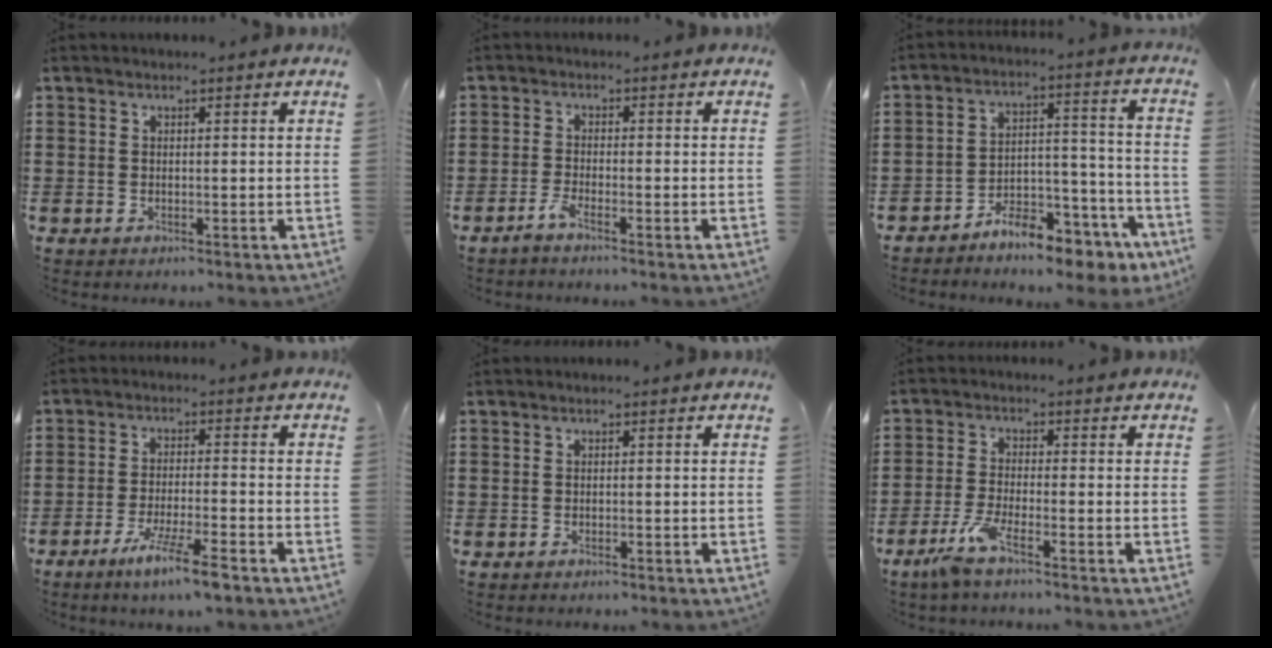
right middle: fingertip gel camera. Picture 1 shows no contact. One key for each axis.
{"total": 2.1, "fx": -1.5, "fy": 0.1, "fz": 1.4, "tx": -0.041, "ty": -0.004, "tz": -0.033}
{"total": 8.3, "fx": -7.6, "fy": 2.2, "fz": 2.5, "tx": -0.027, "ty": 0.032, "tz": -0.139}
{"total": 6.7, "fx": -4.8, "fy": 0.0, "fz": 4.7, "tx": -0.084, "ty": -0.012, "tz": -0.086}
{"total": 0.0}
{"total": 4.7, "fx": -3.1, "fy": 0.4, "fz": 3.5, "tx": -0.085, "ty": -0.012, "tz": -0.063}